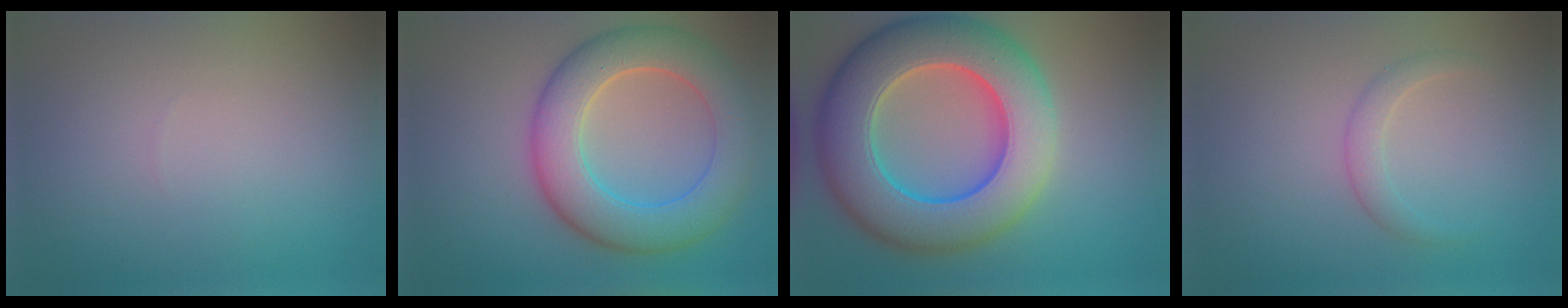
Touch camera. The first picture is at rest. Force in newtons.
{"total": 8.4, "press": 8.4, "slide": 0.3}
{"total": 13.3, "press": 13.1, "slide": 2.1}
{"total": 1.7, "press": 1.7, "slide": 0.1}